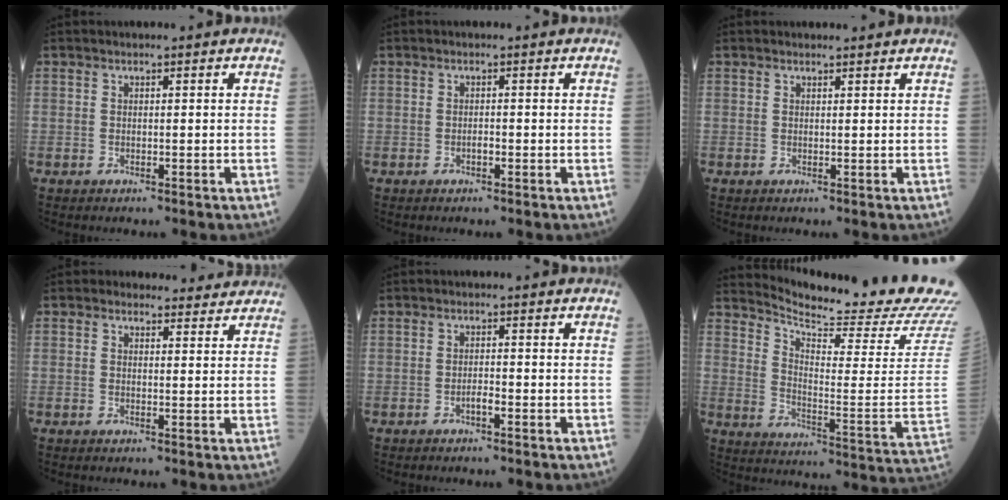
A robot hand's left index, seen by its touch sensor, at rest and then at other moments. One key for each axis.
{"total": 1.4, "fx": -1.3, "fy": 0.1, "fz": 0.2, "tx": -0.005, "ty": -0.005, "tz": -0.022}
{"total": 0.0}
{"total": 3.3, "fx": 2.9, "fy": 1.6, "fz": -0.3, "tx": 0.013, "ty": -0.001, "tz": 0.022}
{"total": 1.9, "fx": -1.7, "fy": 0.1, "fz": 0.7, "tx": -0.012, "ty": -0.004, "tz": -0.029}
{"total": 19.8, "fx": 19.0, "fy": -0.1, "fz": 5.6, "tx": -0.109, "ty": -0.121, "tz": 0.241}